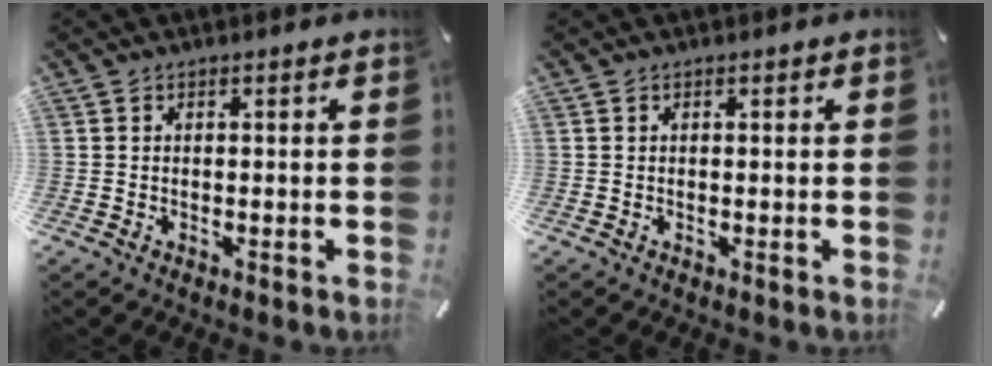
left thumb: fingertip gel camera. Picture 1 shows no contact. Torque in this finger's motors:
{"motor_torque": [0.16, 0.26, 0.04, -0.10, 0.03]}